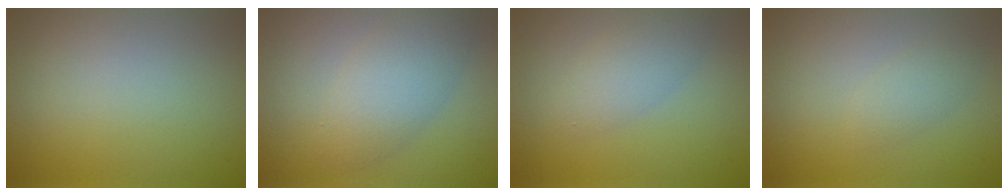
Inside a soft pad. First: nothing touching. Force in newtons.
{"total": 4.6, "press": 4.6, "slide": 0.3}
{"total": 2.9, "press": 2.9, "slide": 0.1}
{"total": 1.8, "press": 1.8, "slide": 0.1}